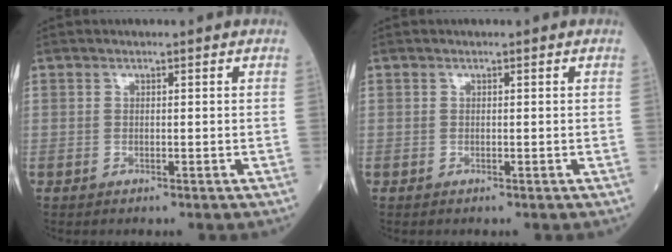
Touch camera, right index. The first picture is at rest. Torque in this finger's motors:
{"motor_torque": [0.02, -0.02, 0.00, 0.00]}